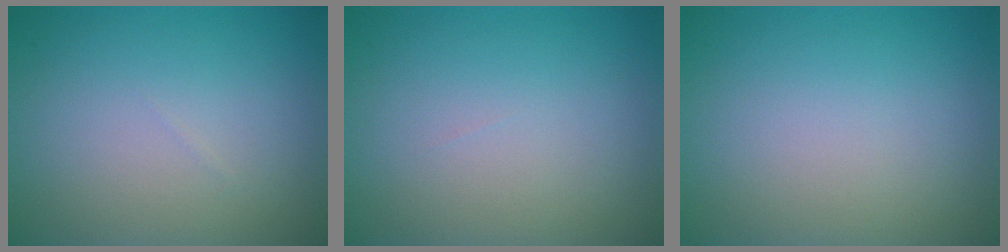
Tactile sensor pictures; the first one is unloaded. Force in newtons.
{"total": 0.0}
{"total": 0.0}